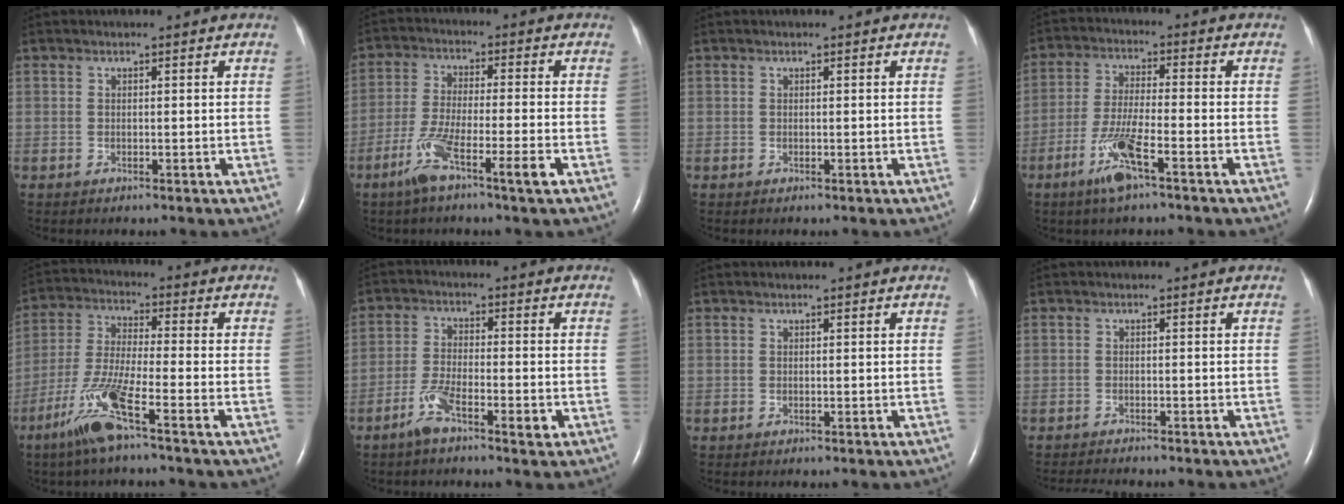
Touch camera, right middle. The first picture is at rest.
{"total": 8.0, "force": [-4.5, 0.0, 6.6], "torque": [-0.130, -0.010, -0.085]}
{"total": 0.0}
{"total": 7.5, "force": [-4.2, 0.3, 6.3], "torque": [-0.135, -0.009, -0.082]}
{"total": 9.8, "force": [-5.8, -0.1, 8.0], "torque": [-0.175, -0.018, -0.121]}
{"total": 5.8, "force": [-3.3, 1.3, 4.6], "torque": [-0.097, -0.003, -0.062]}
{"total": 0.0}
{"total": 4.4, "force": [-4.1, 0.2, 1.5], "torque": [-0.022, -0.013, -0.060]}